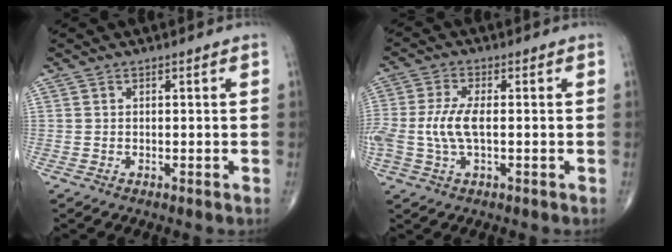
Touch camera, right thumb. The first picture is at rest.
{"total": 7.0, "force": [-0.5, 2.9, 6.4], "torque": [-0.162, 0.004, -0.010]}